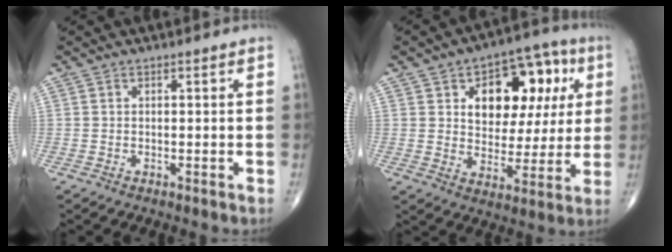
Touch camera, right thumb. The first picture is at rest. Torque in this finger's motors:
{"motor_torque": [-0.62, 1.73, 0.53, 0.45, 0.01]}